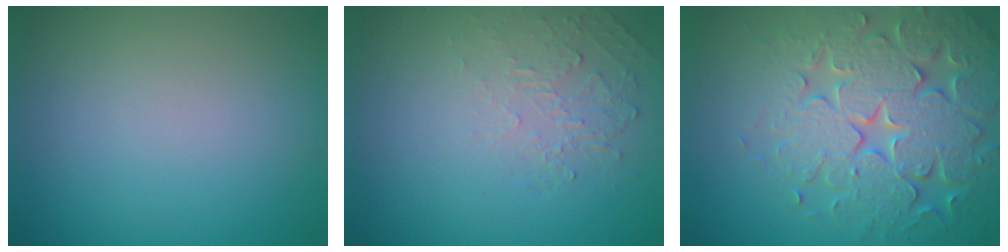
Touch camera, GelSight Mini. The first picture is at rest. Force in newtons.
{"total": 1.9, "press": 0.5, "slide": 1.9}
{"total": 7.7, "press": 7.5, "slide": 1.5}